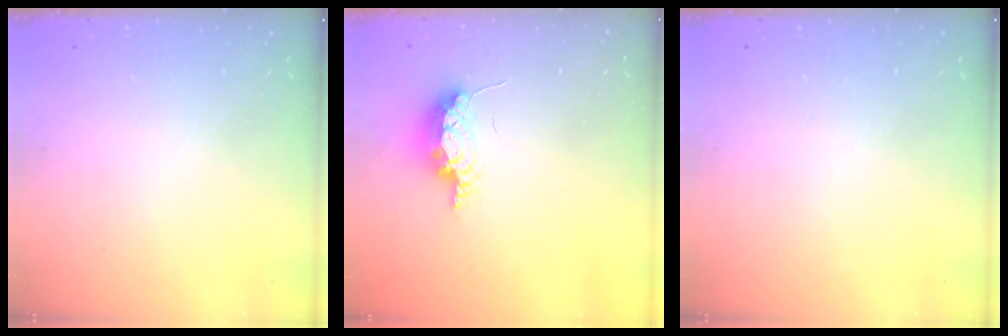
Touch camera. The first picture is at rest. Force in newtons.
{"total": 7.6, "press": 7.4, "slide": 1.8}
{"total": 0.0}